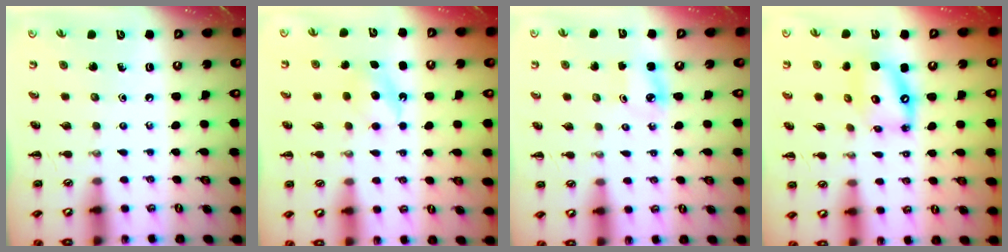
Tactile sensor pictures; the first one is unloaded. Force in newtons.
{"total": 5.5, "press": 5.3, "slide": 1.4}
{"total": 2.9, "press": 2.8, "slide": 0.5}
{"total": 12.1, "press": 11.7, "slide": 2.8}